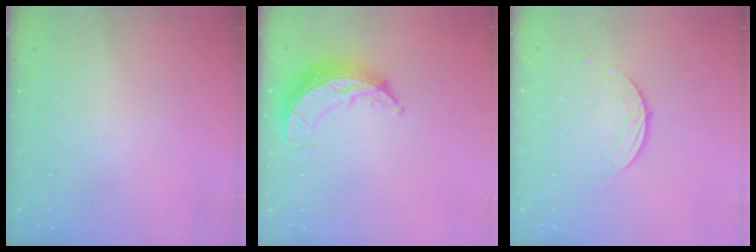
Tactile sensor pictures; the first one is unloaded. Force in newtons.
{"total": 8.9, "press": 8.9, "slide": 0.5}
{"total": 2.5, "press": 2.5, "slide": 0.2}